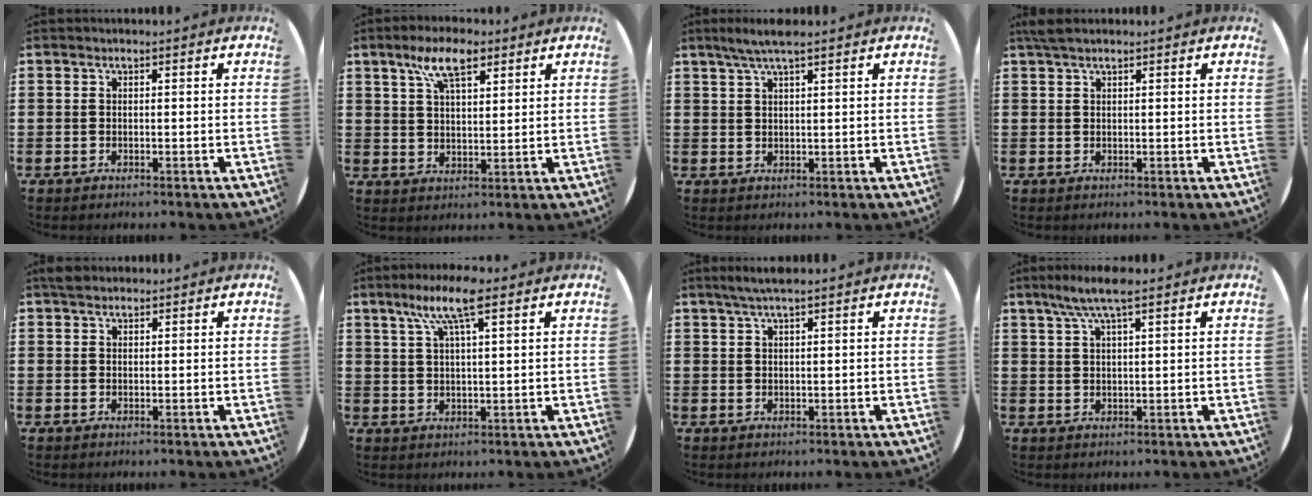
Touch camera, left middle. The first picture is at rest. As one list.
[{"total": 7.3, "force": [4.6, 2.9, 4.9], "torque": [-0.092, 0.000, 0.078]}, {"total": 3.2, "force": [2.4, 0.2, 2.1], "torque": [-0.044, 0.005, 0.042]}, {"total": 1.5, "force": [1.2, 0.3, 0.8], "torque": [-0.019, 0.004, 0.022]}, {"total": 1.5, "force": [1.3, 0.6, 0.3], "torque": [0.000, 0.002, 0.023]}, {"total": 7.7, "force": [4.8, 1.4, 5.8], "torque": [-0.116, 0.004, 0.081]}, {"total": 2.4, "force": [1.9, 0.1, 1.5], "torque": [-0.031, 0.005, 0.033]}, {"total": 5.4, "force": [3.8, 0.7, 3.7], "torque": [-0.080, 0.003, 0.067]}]